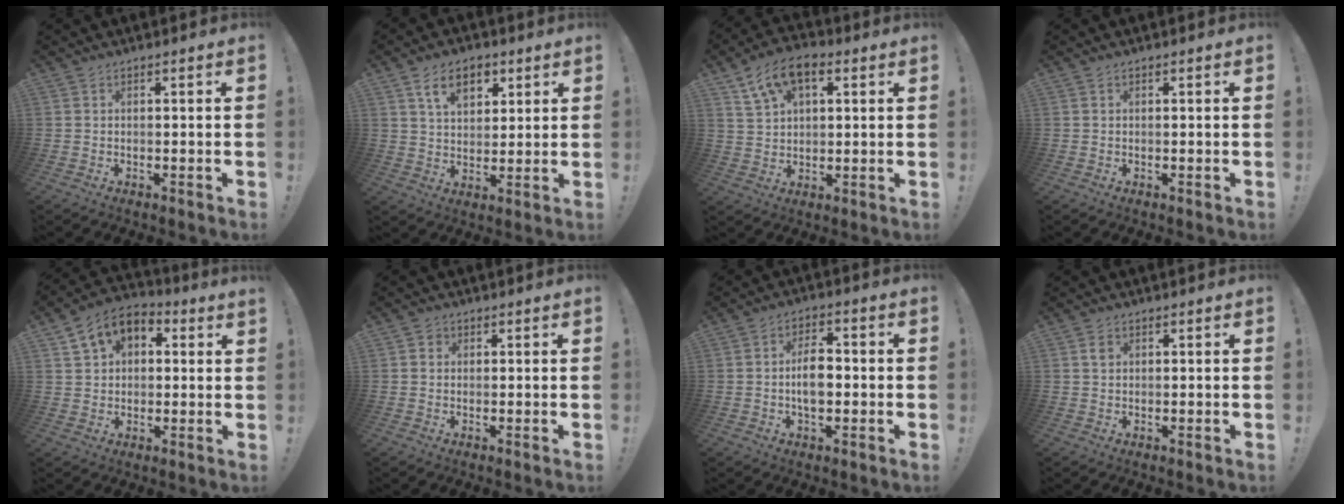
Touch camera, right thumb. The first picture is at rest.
{"total": 10.4, "force": [5.2, 6.5, 6.3], "torque": [-0.095, -0.007, 0.096]}
{"total": 10.1, "force": [4.9, 5.8, 6.6], "torque": [-0.117, -0.008, 0.096]}
{"total": 0.0}
{"total": 9.1, "force": [4.5, 6.2, 4.9], "torque": [-0.083, -0.013, 0.088]}
{"total": 1.6, "force": [0.3, 1.5, 0.5], "torque": [-0.002, 0.001, 0.004]}
{"total": 7.7, "force": [-1.1, 4.5, 6.1], "torque": [-0.104, 0.008, -0.025]}
{"total": 1.4, "force": [0.6, 1.1, 0.6], "torque": [0.002, -0.004, 0.009]}